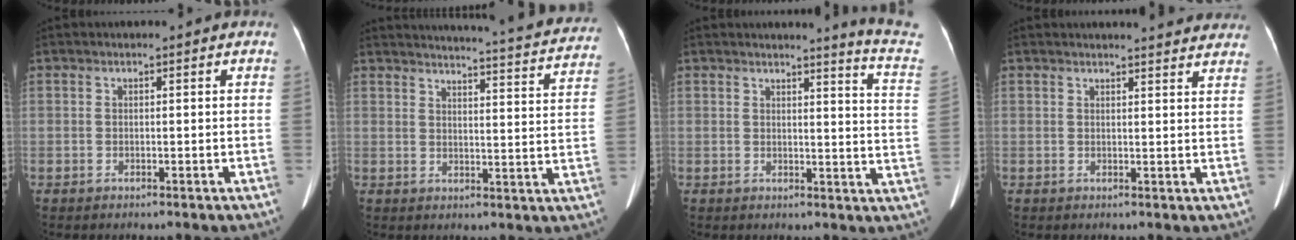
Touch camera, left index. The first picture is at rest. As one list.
[{"total": 23.4, "force": [22.3, 1.4, 6.8], "torque": [-0.089, -0.066, 0.252]}, {"total": 9.3, "force": [8.8, -2.1, 2.2], "torque": [-0.031, -0.096, 0.078]}, {"total": 9.1, "force": [8.7, 1.0, 2.5], "torque": [-0.019, -0.003, 0.082]}]